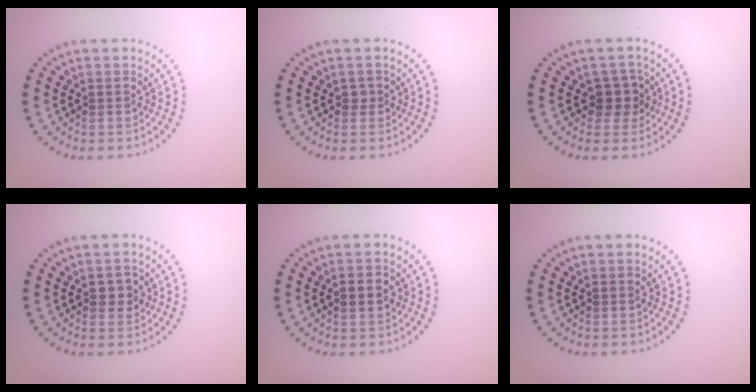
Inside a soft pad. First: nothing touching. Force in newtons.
{"total": 0.8, "press": 0.5, "slide": 0.6}
{"total": 2.2, "press": 1.9, "slide": 1.3}
{"total": 1.4, "press": 1.3, "slide": 0.3}
{"total": 2.2, "press": 2.2, "slide": 0.1}
{"total": 0.0}